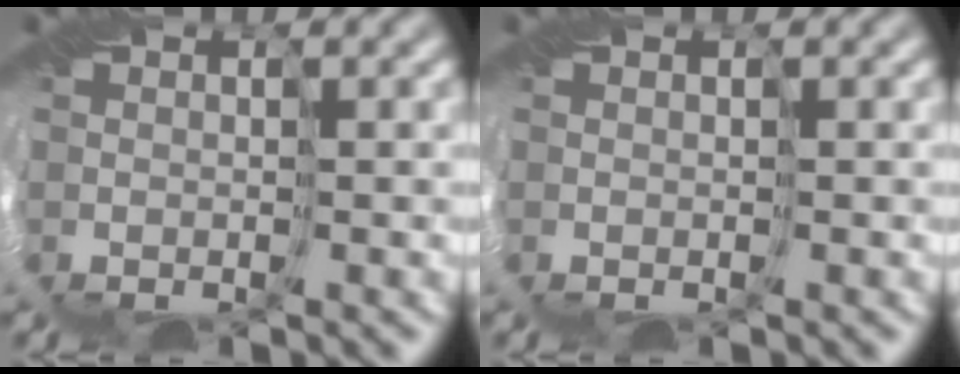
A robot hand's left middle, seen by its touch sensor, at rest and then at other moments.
{"total": 0.0}